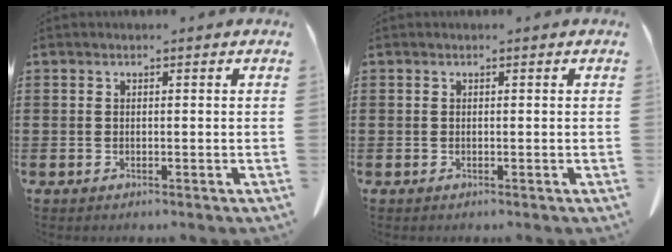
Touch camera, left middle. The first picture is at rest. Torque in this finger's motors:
{"motor_torque": [0.00, 0.00, -0.01, -0.01]}